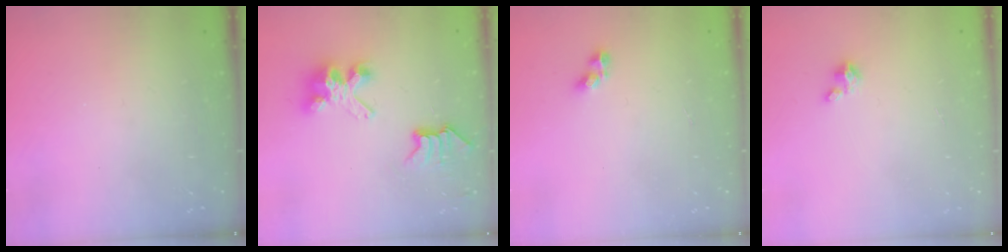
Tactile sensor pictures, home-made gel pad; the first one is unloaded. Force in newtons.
{"total": 7.2, "press": 7.2, "slide": 0.2}
{"total": 2.8, "press": 2.6, "slide": 1.1}
{"total": 2.6, "press": 2.6, "slide": 0.2}